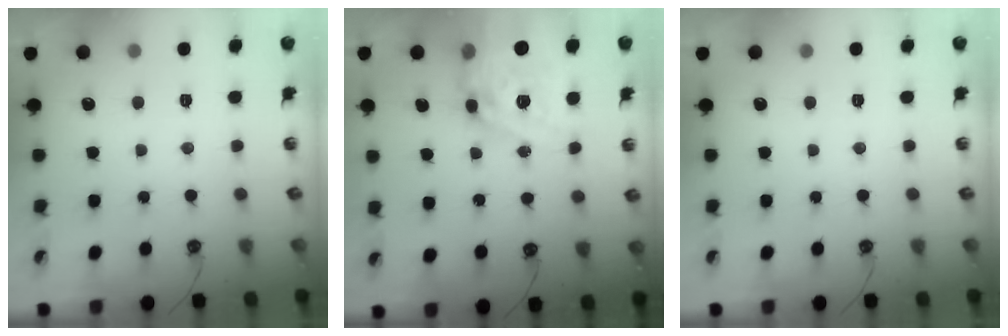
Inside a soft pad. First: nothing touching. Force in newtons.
{"total": 17.1, "press": 17.0, "slide": 1.6}
{"total": 0.0}